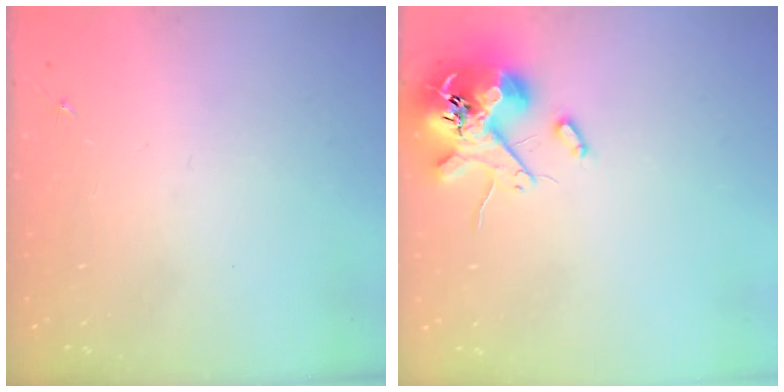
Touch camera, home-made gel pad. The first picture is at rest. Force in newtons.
{"total": 12.3, "press": 12.2, "slide": 1.9}